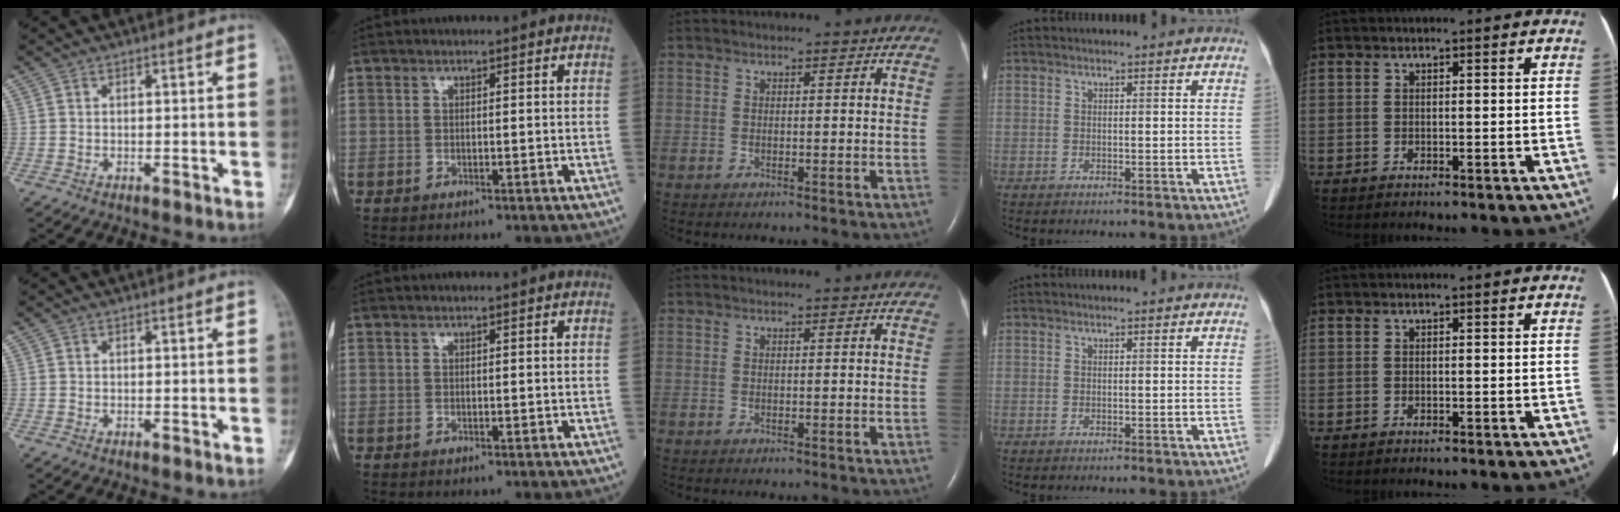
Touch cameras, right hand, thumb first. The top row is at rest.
{}